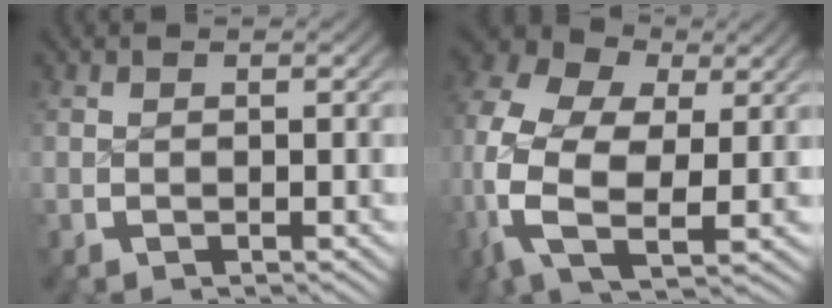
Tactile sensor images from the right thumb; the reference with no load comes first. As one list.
[{"total": 13.4, "force": [0.0, 9.6, 9.3], "torque": [-0.224, -0.049, 0.005]}]